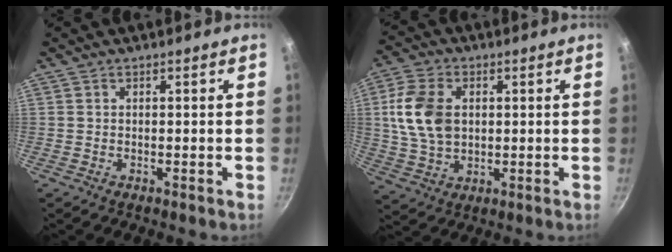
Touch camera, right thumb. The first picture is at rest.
{"total": 11.9, "force": [1.8, 8.2, 8.5], "torque": [-0.149, 0.001, 0.035]}